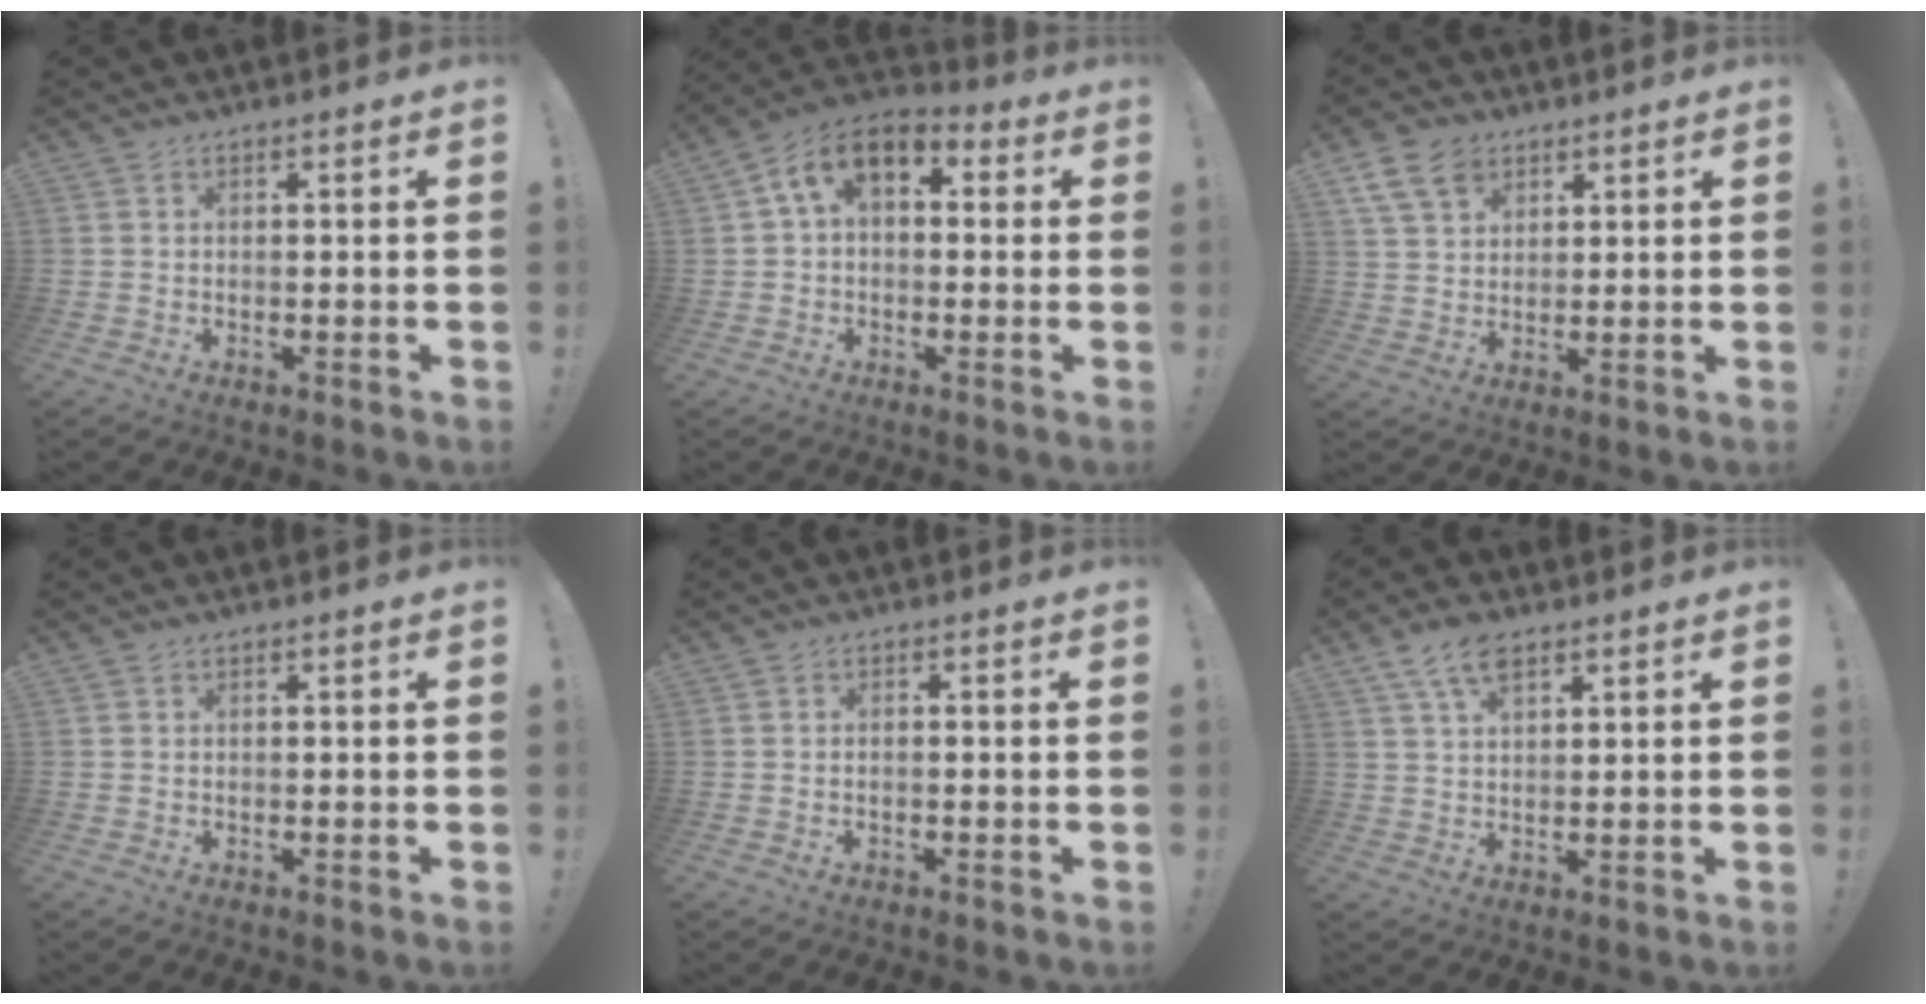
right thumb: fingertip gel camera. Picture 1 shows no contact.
{"total": 9.4, "force": [2.9, 5.8, 6.8], "torque": [-0.120, 0.009, 0.058]}
{"total": 9.6, "force": [5.3, 6.9, 4.1], "torque": [-0.073, -0.018, 0.105]}
{"total": 0.0}
{"total": 0.6, "force": [-0.3, 0.1, 0.6], "torque": [-0.017, 0.001, -0.003]}
{"total": 7.1, "force": [4.2, 3.5, 4.6], "torque": [-0.083, -0.010, 0.077]}